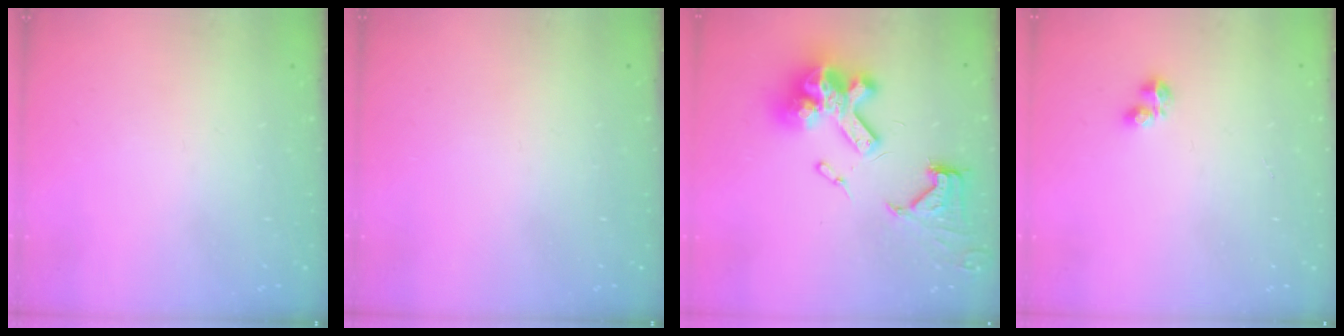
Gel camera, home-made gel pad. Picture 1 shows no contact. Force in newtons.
{"total": 0.0}
{"total": 20.4, "press": 20.3, "slide": 2.1}
{"total": 3.1, "press": 3.0, "slide": 0.5}